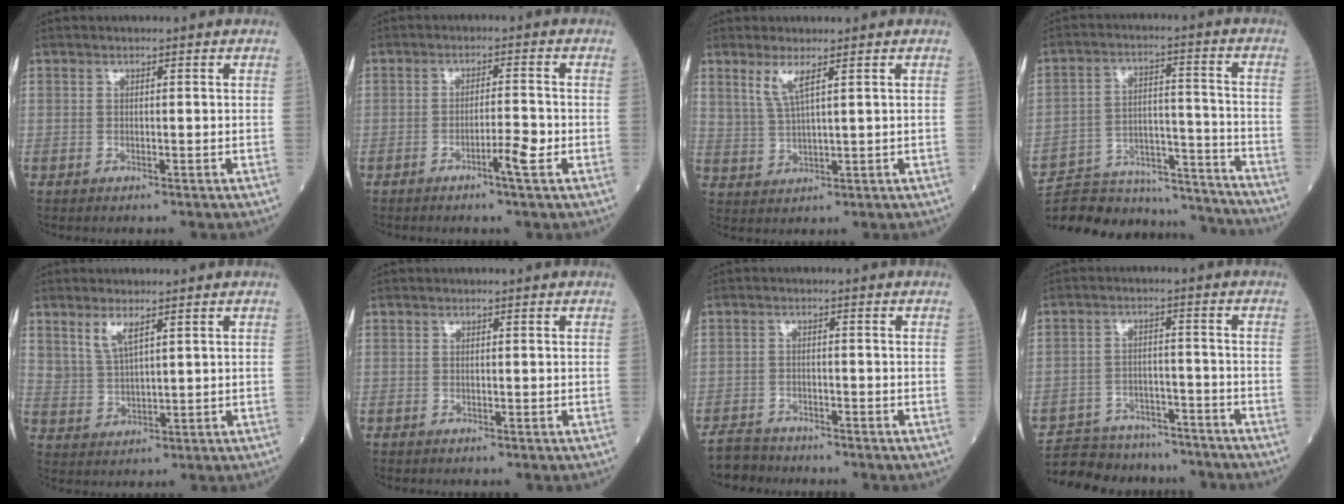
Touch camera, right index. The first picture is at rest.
{"total": 3.5, "force": [-1.7, -0.2, 3.0], "torque": [-0.052, -0.003, -0.029]}
{"total": 3.9, "force": [2.4, 0.3, 3.1], "torque": [-0.069, -0.004, 0.054]}
{"total": 23.8, "force": [-22.6, 4.5, 6.0], "torque": [-0.105, 0.009, -0.323]}
{"total": 3.7, "force": [2.6, 0.7, 2.6], "torque": [-0.057, -0.010, 0.058]}
{"total": 0.0}
{"total": 4.1, "force": [-3.9, 1.3, -0.2], "torque": [-0.003, -0.009, -0.072]}
{"total": 15.7, "force": [-14.4, 5.1, 3.9], "torque": [-0.082, 0.013, -0.199]}